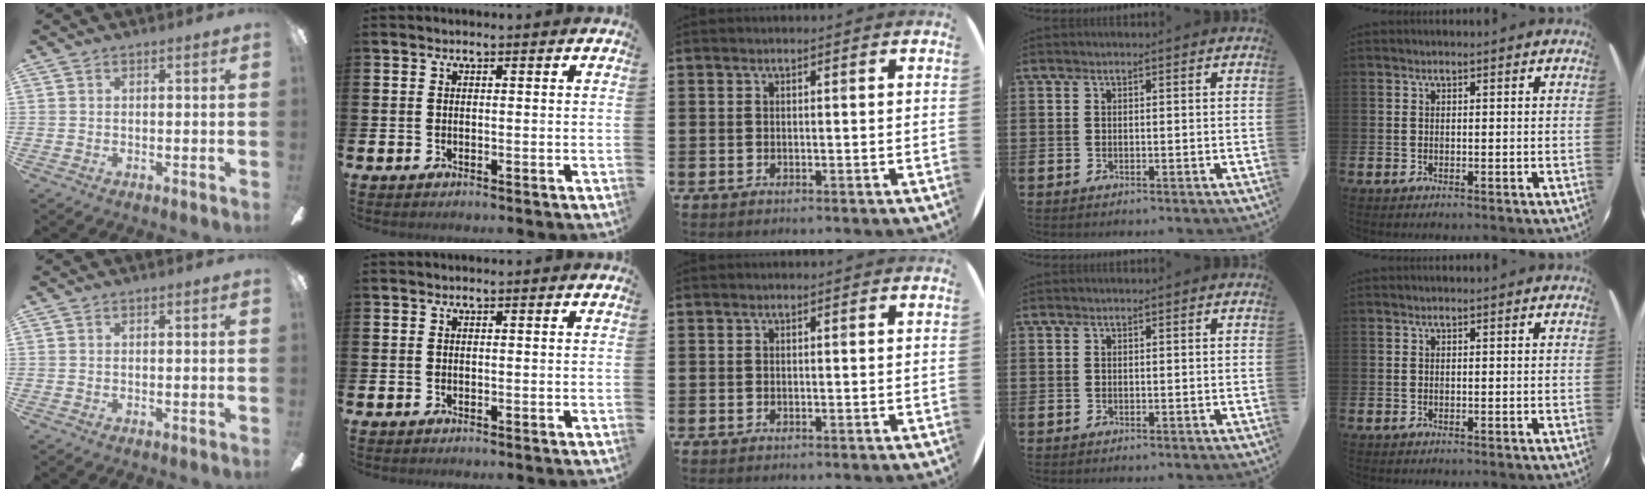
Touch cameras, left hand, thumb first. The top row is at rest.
{}